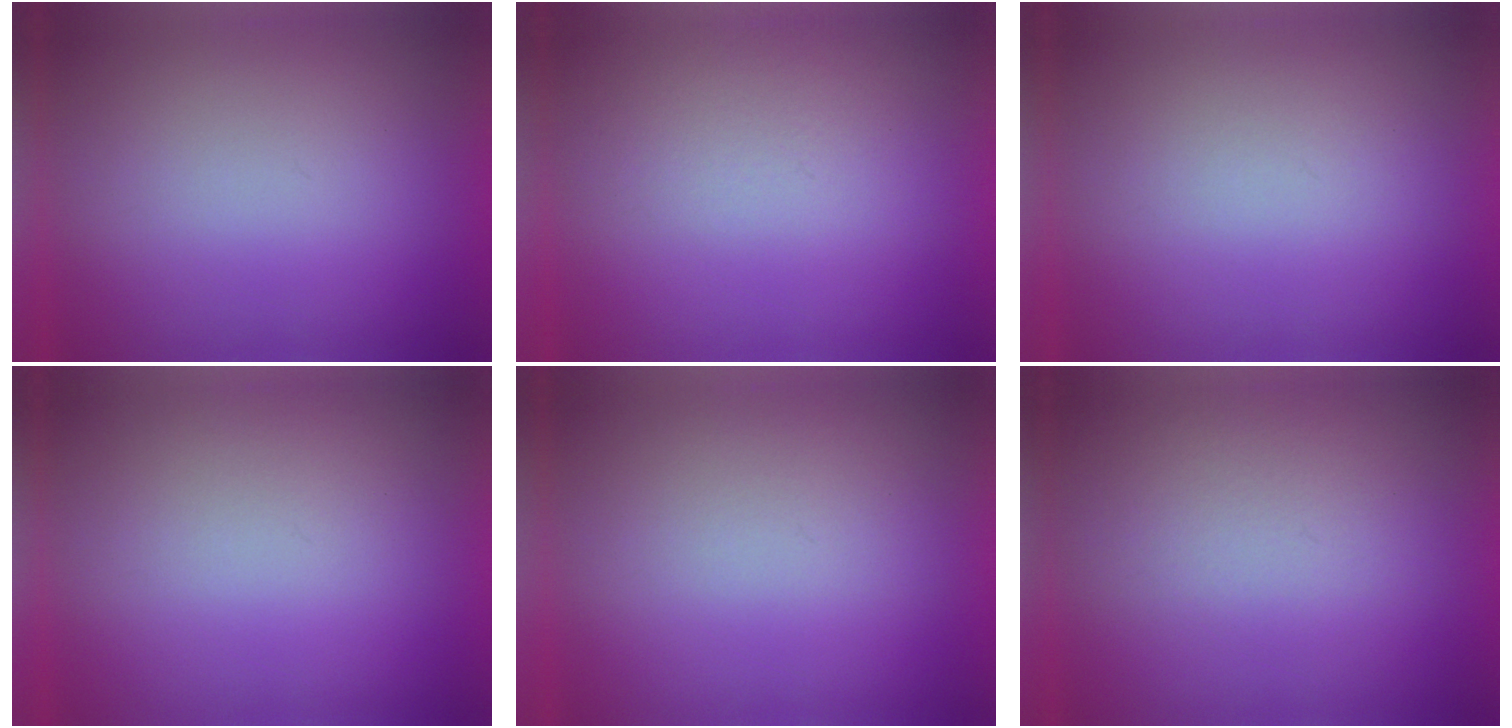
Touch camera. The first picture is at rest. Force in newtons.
{"total": 5.1}
{"total": 1.1}
{"total": 1.1}
{"total": 1.3}
{"total": 4.2}